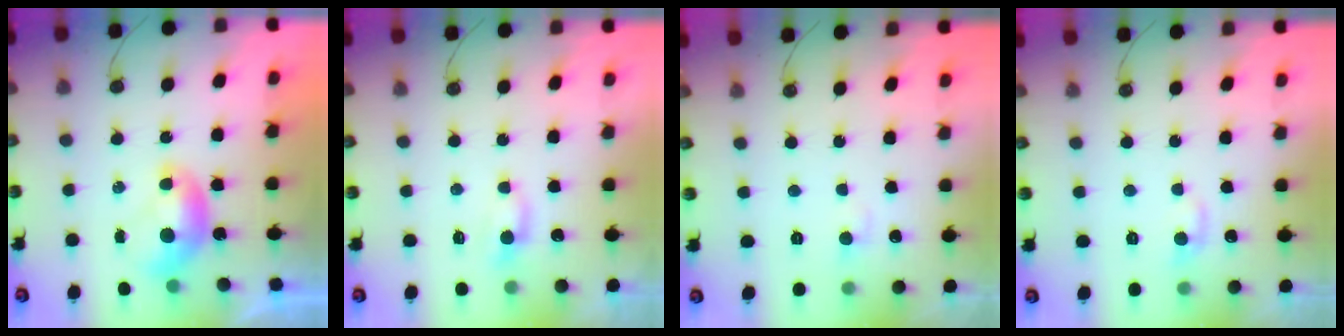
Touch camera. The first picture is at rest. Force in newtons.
{"total": 0.7, "press": 0.5, "slide": 0.5}
{"total": 1.3, "press": 1.2, "slide": 0.6}
{"total": 1.0, "press": 0.9, "slide": 0.5}